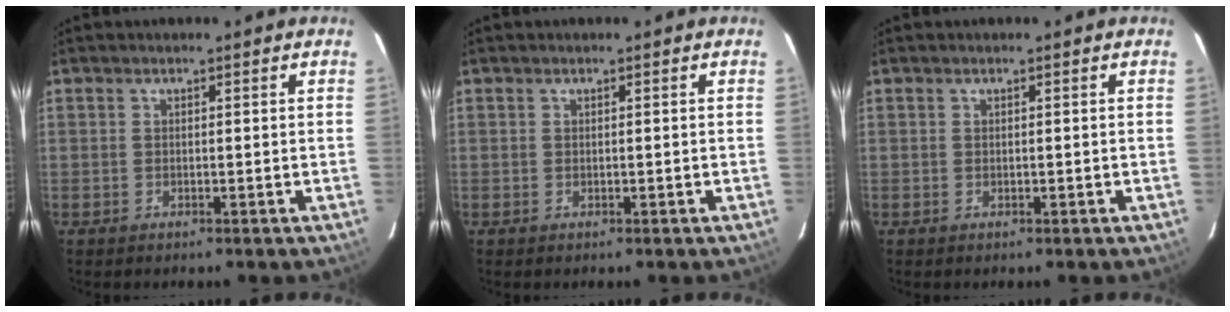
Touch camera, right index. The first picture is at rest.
{"total": 0.0}
{"total": 0.0}